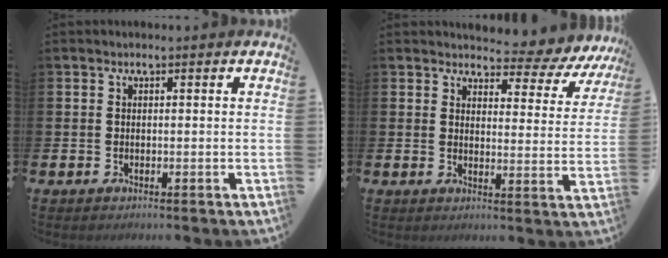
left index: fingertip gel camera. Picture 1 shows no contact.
{"total": 4.4, "force": [4.0, 1.6, 0.8], "torque": [-0.018, -0.039, 0.062]}